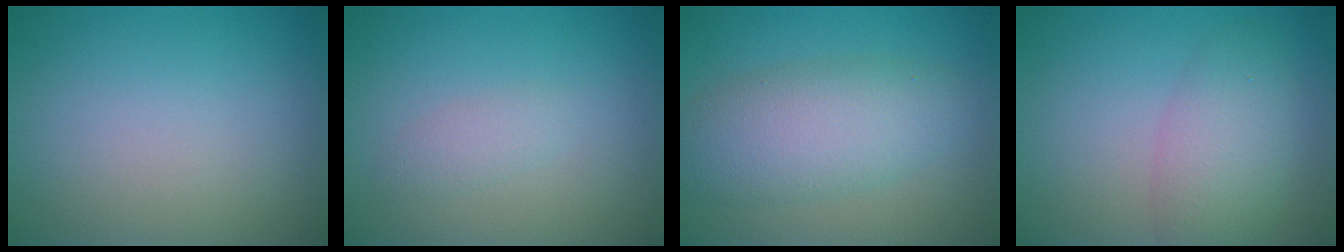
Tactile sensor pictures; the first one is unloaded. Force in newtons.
{"total": 1.3, "press": 1.3, "slide": 0.1}
{"total": 6.1, "press": 6.1, "slide": 0.4}
{"total": 4.4, "press": 4.3, "slide": 0.2}